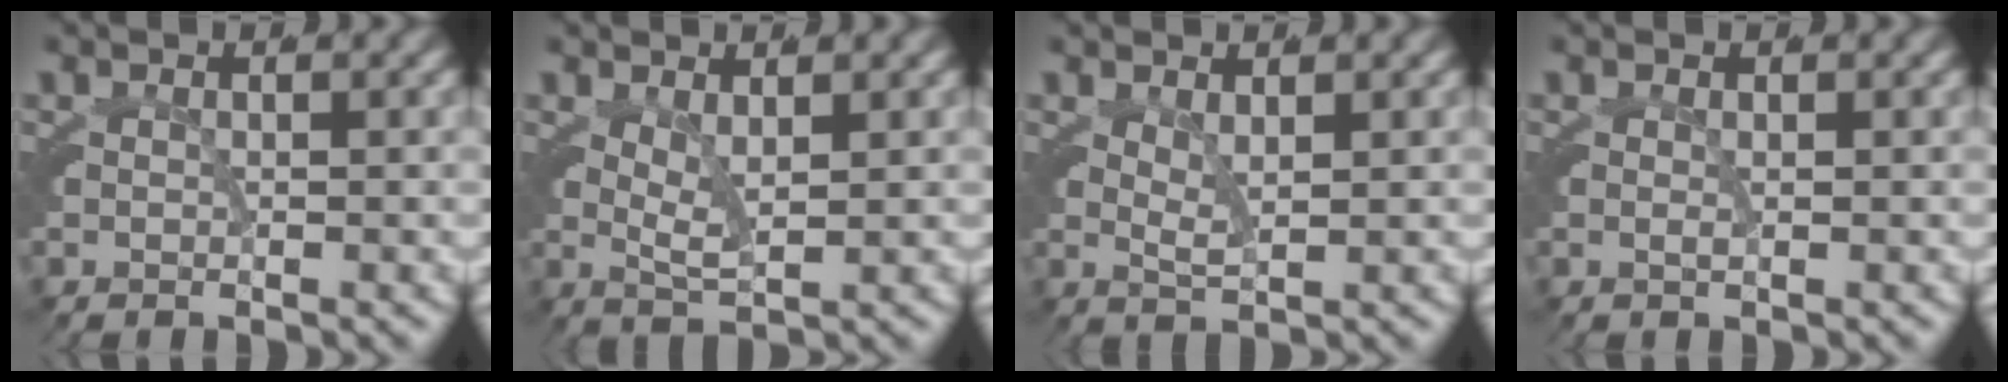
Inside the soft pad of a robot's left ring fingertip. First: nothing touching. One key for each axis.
{"total": 3.5, "fx": 1.5, "fy": 1.7, "fz": 2.7, "tx": -0.053, "ty": -0.009, "tz": 0.028}
{"total": 2.3, "fx": 1.4, "fy": 0.9, "fz": 1.6, "tx": -0.036, "ty": -0.012, "tz": 0.029}
{"total": 0.0}